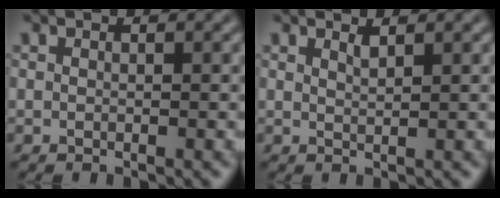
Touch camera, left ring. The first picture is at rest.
{"total": 0.9, "force": [0.8, 0.1, 0.5], "torque": [-0.005, -0.002, 0.014]}